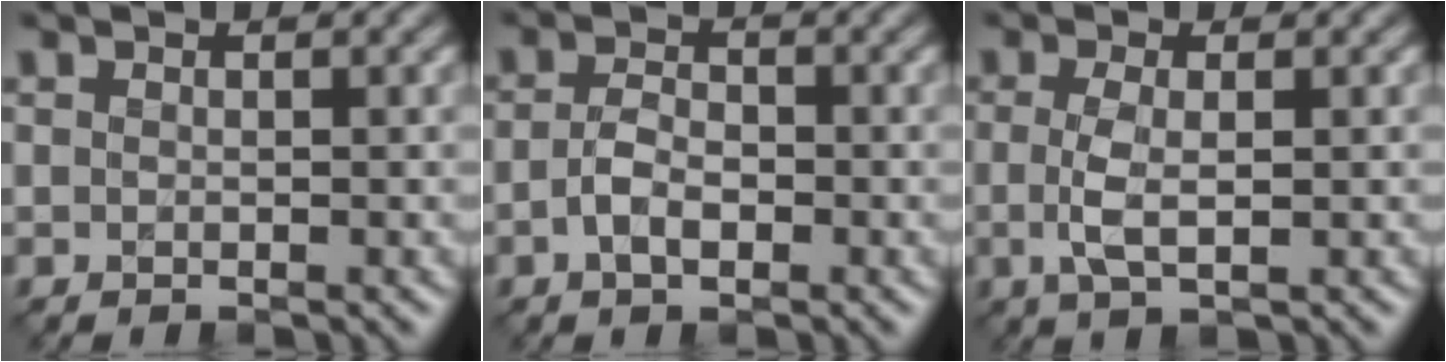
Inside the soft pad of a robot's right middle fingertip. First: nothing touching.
{"total": 2.5, "force": [-0.8, 1.4, 1.9], "torque": [-0.040, 0.000, -0.019]}
{"total": 2.7, "force": [-0.1, 0.9, 2.6], "torque": [-0.059, -0.003, -0.003]}